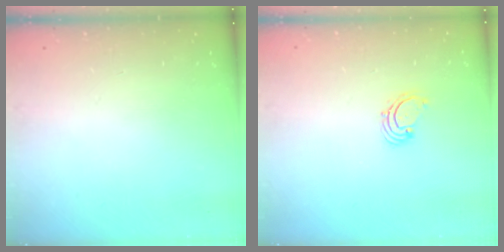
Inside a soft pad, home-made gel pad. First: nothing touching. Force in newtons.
{"total": 1.6, "press": 1.6, "slide": 0.2}